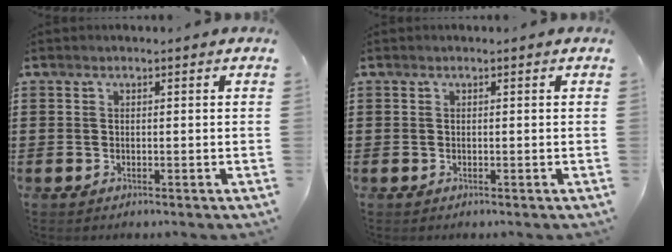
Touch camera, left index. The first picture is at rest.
{"total": 0.0}